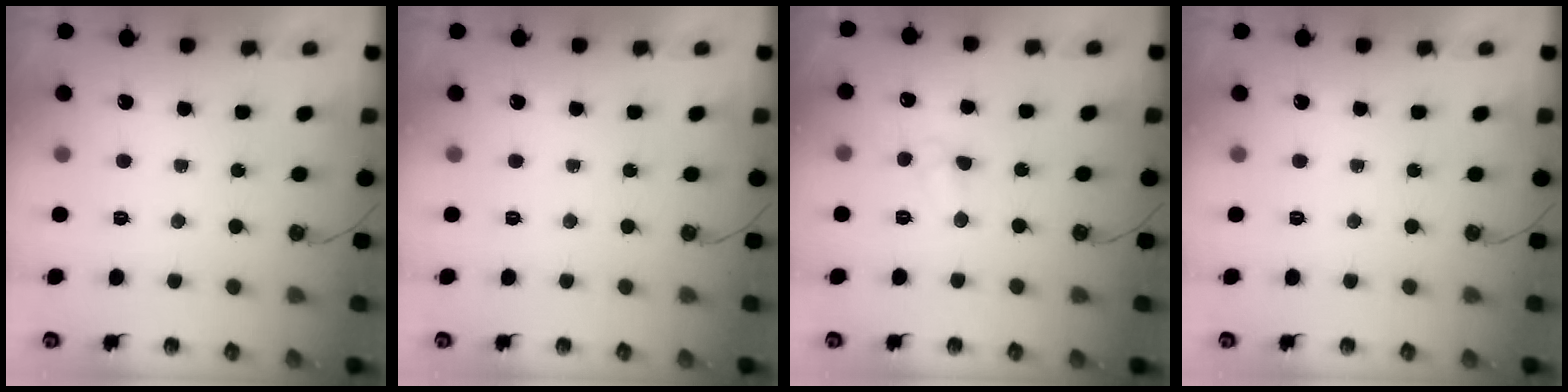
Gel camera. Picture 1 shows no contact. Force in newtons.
{"total": 0.0}
{"total": 5.0, "press": 5.0, "slide": 0.5}
{"total": 0.0}